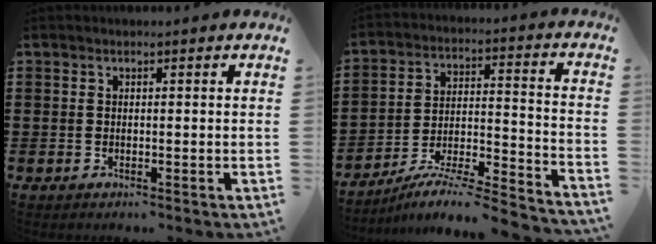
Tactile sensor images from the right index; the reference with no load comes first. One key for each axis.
{"total": 7.2, "fx": -6.6, "fy": -0.1, "fz": 2.8, "tx": -0.044, "ty": -0.006, "tz": -0.133}